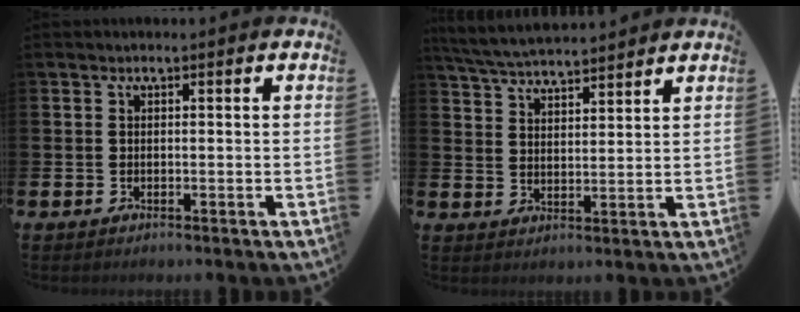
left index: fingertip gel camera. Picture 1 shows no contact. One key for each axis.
{"total": 5.5, "fx": 5.4, "fy": 0.3, "fz": 0.8, "tx": -0.033, "ty": -0.029, "tz": 0.097}